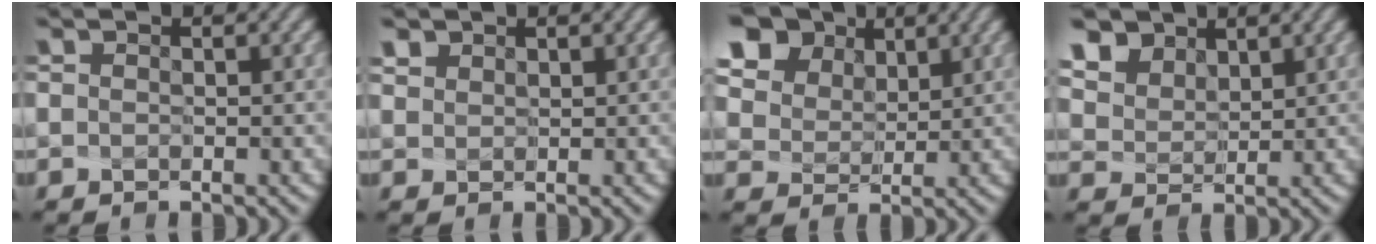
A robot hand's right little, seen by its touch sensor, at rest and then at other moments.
{"total": 1.6, "force": [1.2, 1.0, 0.3], "torque": [-0.023, 0.008, 0.032]}
{"total": 10.2, "force": [6.2, 7.0, 4.0], "torque": [-0.110, 0.020, 0.125]}
{"total": 6.5, "force": [4.4, 4.3, 2.0], "torque": [-0.092, 0.006, 0.089]}